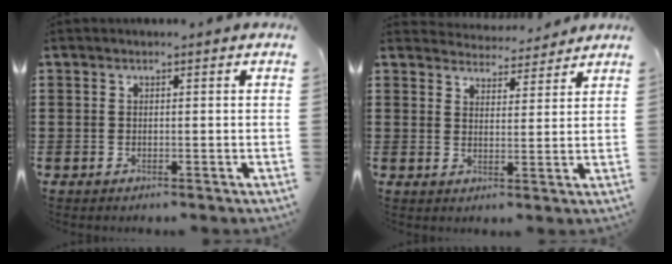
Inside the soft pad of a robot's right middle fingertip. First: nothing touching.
{"total": 4.0, "force": [3.9, 0.6, -0.4], "torque": [0.002, -0.025, 0.070]}